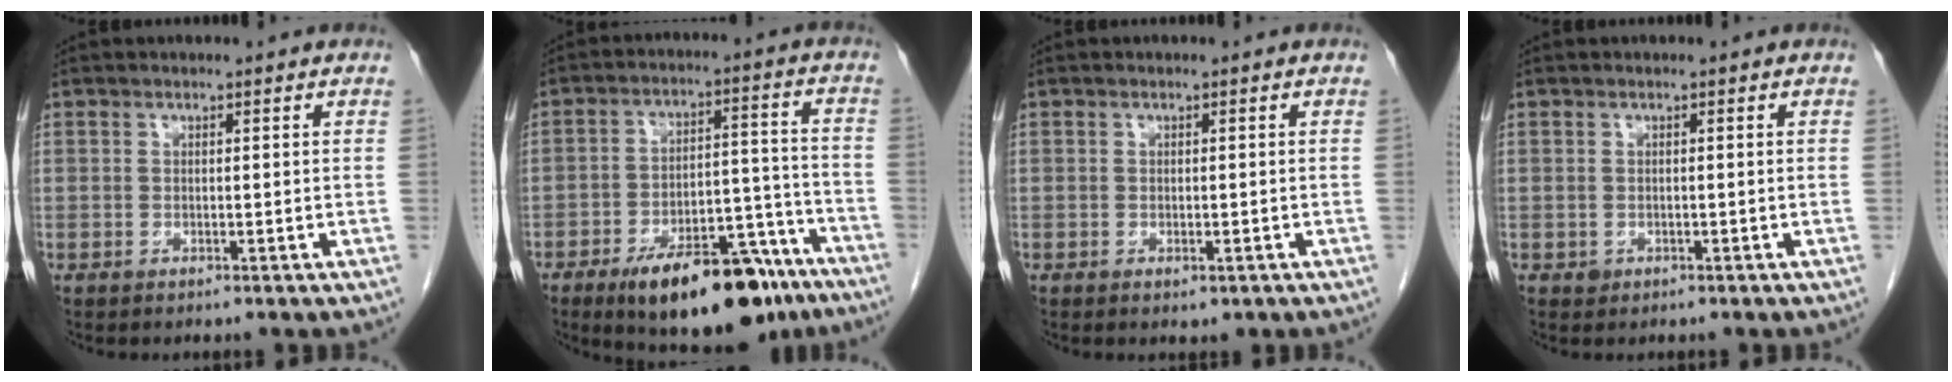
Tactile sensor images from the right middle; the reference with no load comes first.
{"total": 19.0, "force": [-13.4, 5.9, 12.1], "torque": [-0.139, 0.022, -0.205]}
{"total": 1.2, "force": [-0.5, 0.6, 0.9], "torque": [-0.011, -0.002, -0.001]}
{"total": 0.6, "force": [-0.2, 0.6, 0.1], "torque": [-0.002, 0.002, -0.002]}